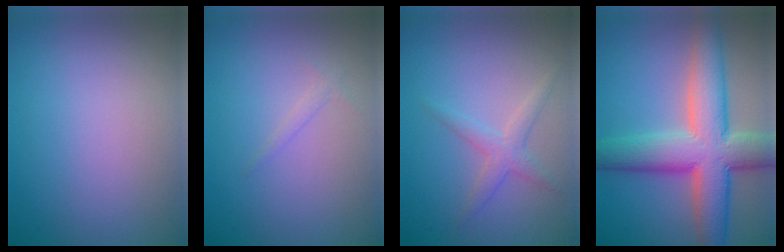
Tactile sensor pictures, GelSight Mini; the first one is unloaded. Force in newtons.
{"total": 0.6, "press": 0.6, "slide": 0.1}
{"total": 2.1, "press": 2.1, "slide": 0.0}
{"total": 10.1, "press": 10.1, "slide": 0.5}